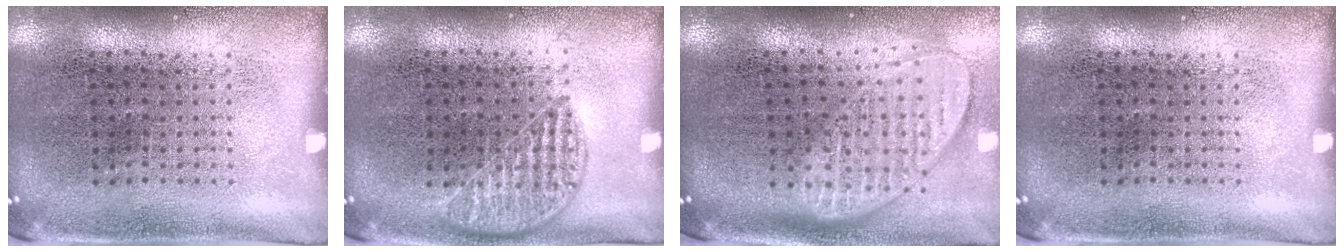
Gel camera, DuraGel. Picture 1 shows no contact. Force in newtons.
{"total": 1.0, "press": 0.9, "slide": 0.4}
{"total": 2.0, "press": 1.5, "slide": 1.2}
{"total": 0.0}